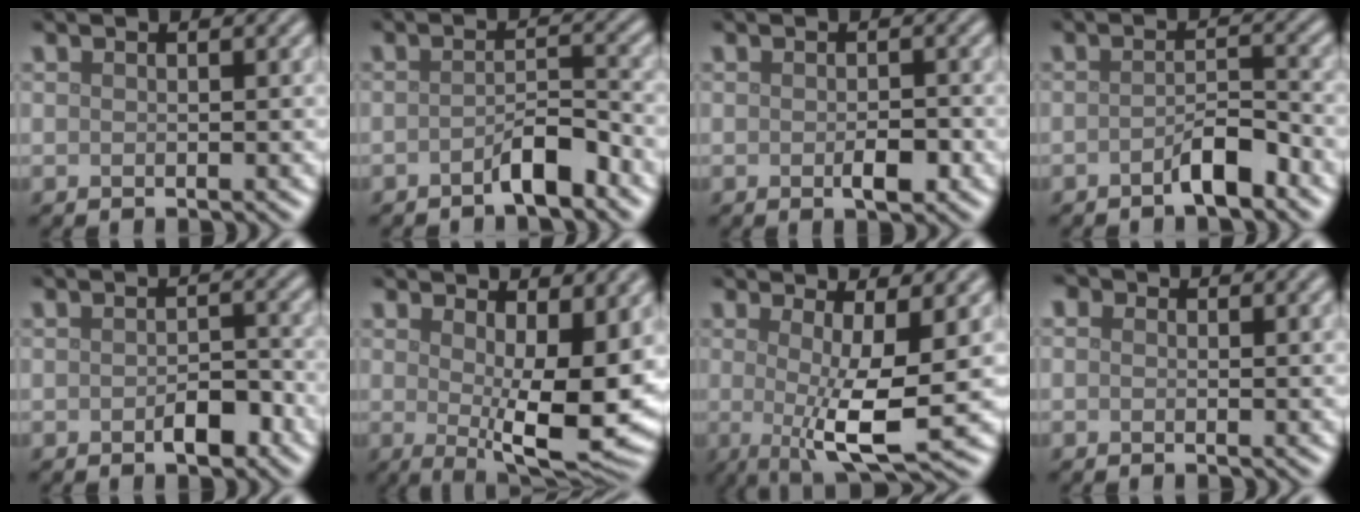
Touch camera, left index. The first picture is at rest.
{"total": 2.9, "force": [-2.0, 0.7, 2.0], "torque": [-0.031, 0.010, -0.036]}
{"total": 2.0, "force": [-0.7, 0.8, 1.6], "torque": [-0.023, -0.002, -0.011]}
{"total": 2.9, "force": [-1.9, 0.8, 2.0], "torque": [-0.031, 0.008, -0.034]}
{"total": 2.5, "force": [-1.2, 1.2, 1.8], "torque": [-0.024, 0.002, -0.019]}
{"total": 9.9, "force": [0.8, 3.3, 9.2], "torque": [-0.128, -0.024, 0.018]}
{"total": 6.9, "force": [-0.3, 1.7, 6.7], "torque": [-0.097, -0.012, -0.005]}
{"total": 1.3, "force": [0.5, 0.9, 0.8], "torque": [-0.006, 0.003, -0.007]}